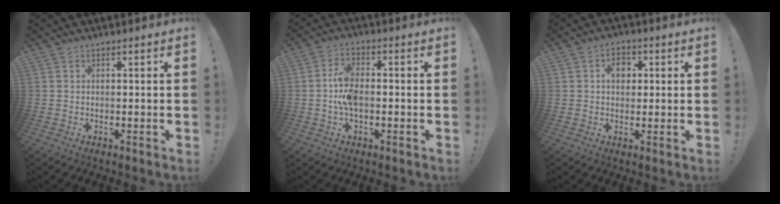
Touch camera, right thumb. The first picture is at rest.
{"total": 7.8, "force": [-1.1, 4.0, 6.5], "torque": [-0.123, 0.005, -0.017]}
{"total": 5.4, "force": [1.3, 4.0, 3.4], "torque": [-0.042, 0.003, 0.017]}